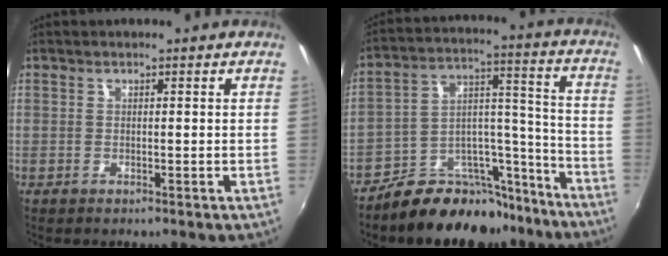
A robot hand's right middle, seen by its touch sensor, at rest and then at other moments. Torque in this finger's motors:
{"motor_torque": [0.96, -1.18, 0.13, 0.03]}